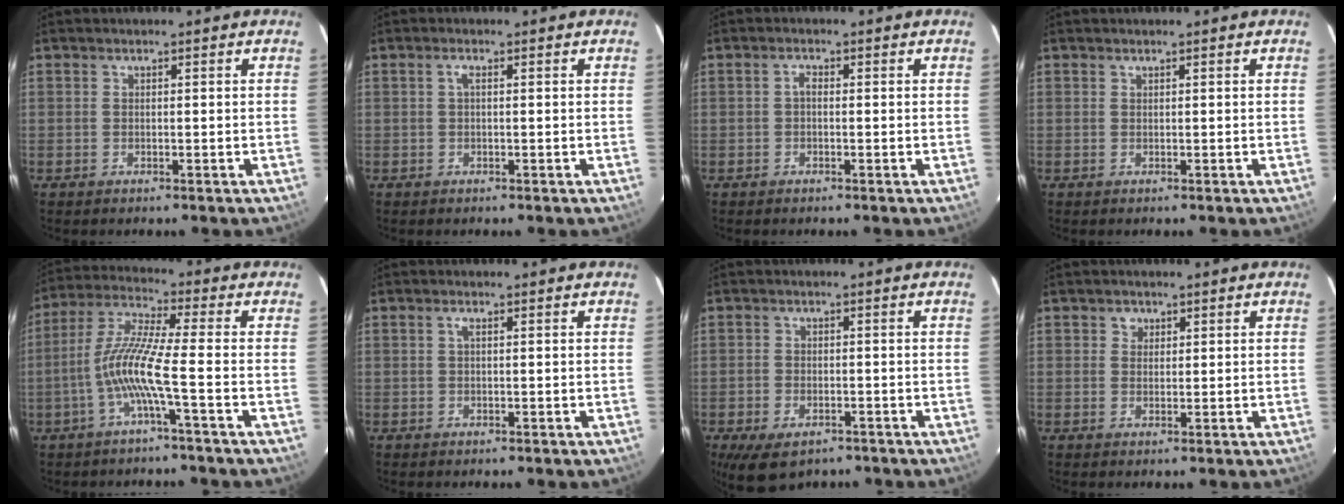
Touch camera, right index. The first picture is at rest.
{"total": 1.0, "force": [0.1, 0.1, 1.0], "torque": [-0.020, 0.004, 0.000]}
{"total": 1.1, "force": [-0.2, 0.7, 0.9], "torque": [-0.016, 0.006, -0.006]}
{"total": 0.0}
{"total": 9.1, "force": [-3.2, -0.7, 8.5], "torque": [-0.183, 0.006, -0.065]}
{"total": 0.7, "force": [0.2, -0.1, 0.7], "torque": [-0.013, 0.003, 0.001]}
{"total": 8.1, "force": [-5.2, 4.3, 4.5], "torque": [-0.098, -0.022, -0.078]}
{"total": 1.7, "force": [0.7, 1.5, 0.2], "torque": [0.002, 0.007, 0.009]}